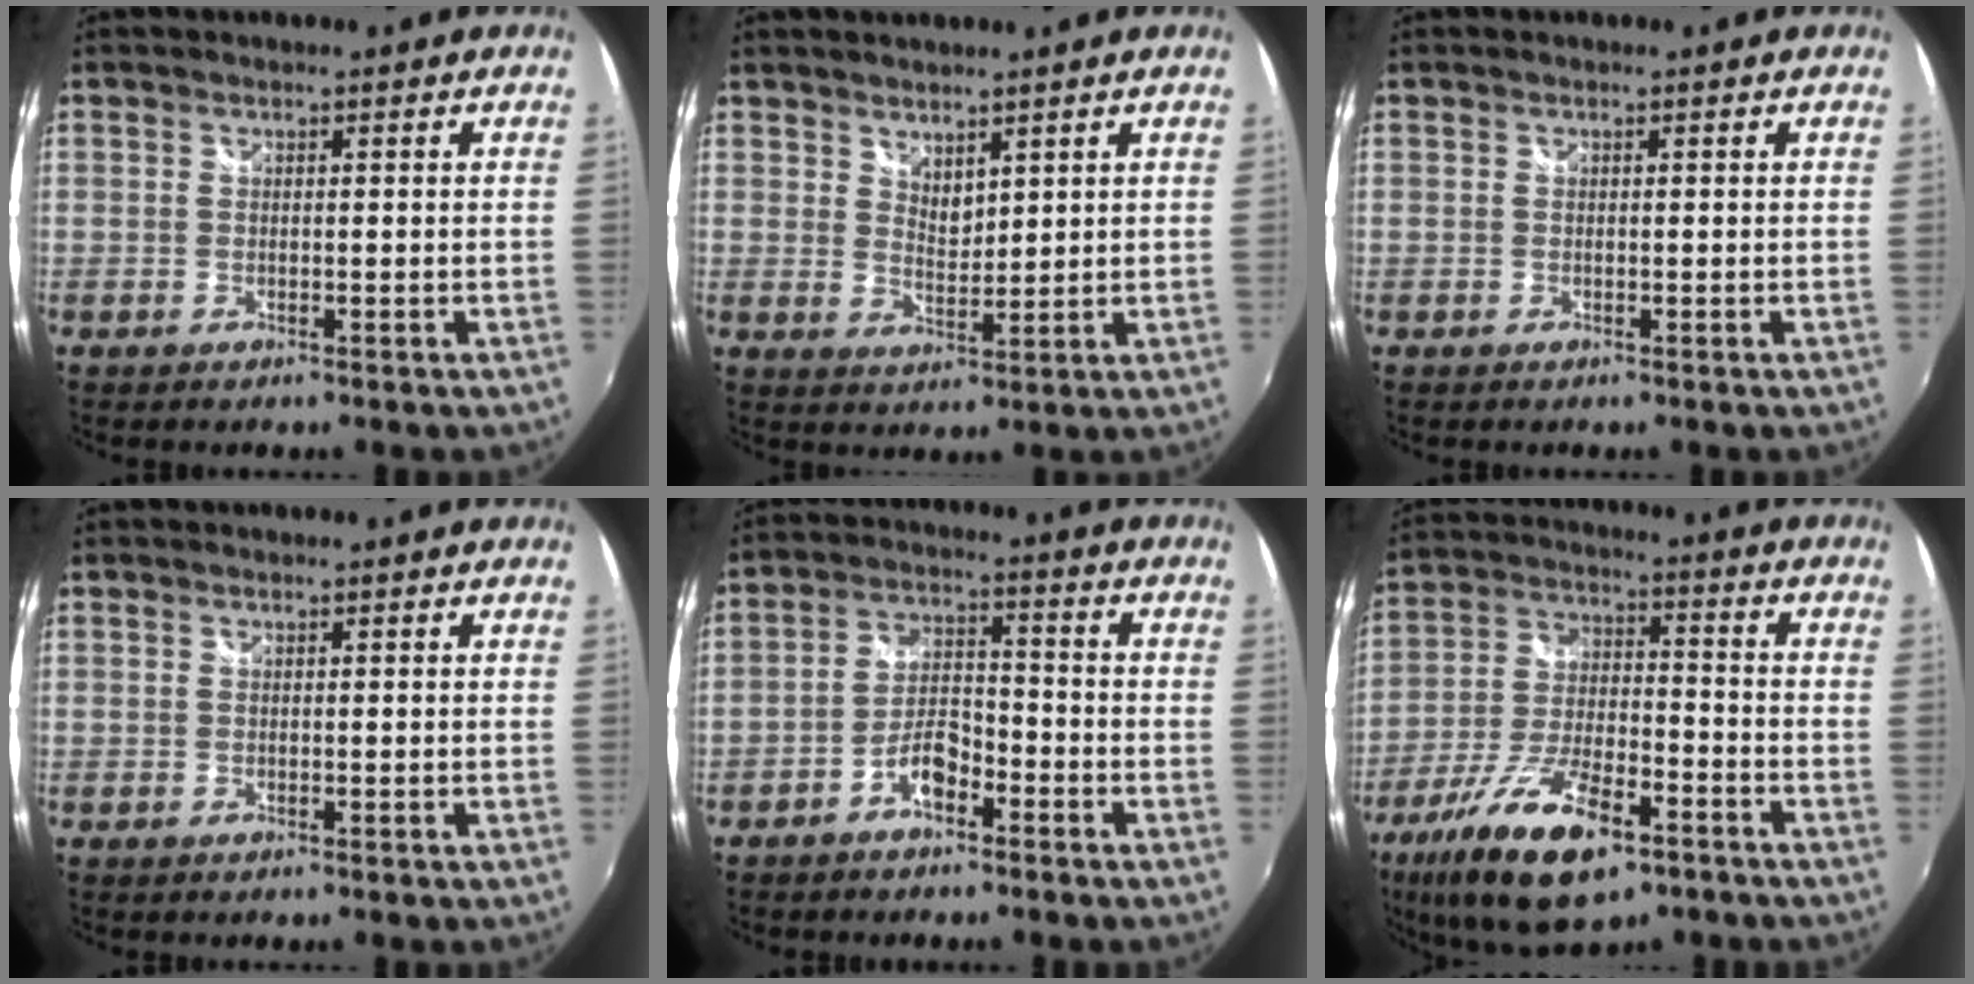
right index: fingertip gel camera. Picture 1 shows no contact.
{"total": 3.3, "force": [2.7, 1.4, 1.3], "torque": [-0.016, -0.003, 0.049]}
{"total": 0.0}
{"total": 0.0}
{"total": 5.8, "force": [-3.7, 2.6, 3.6], "torque": [-0.077, 0.015, -0.065]}
{"total": 18.5, "force": [-11.2, 7.0, 12.9], "torque": [-0.260, -0.035, -0.197]}